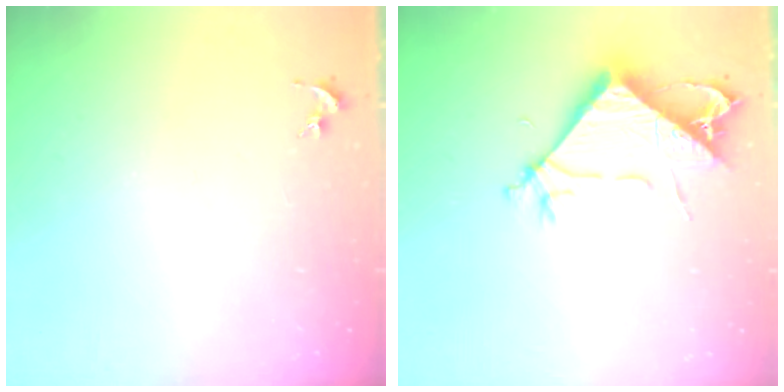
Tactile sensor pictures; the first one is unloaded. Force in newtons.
{"total": 7.7, "press": 7.6, "slide": 1.1}